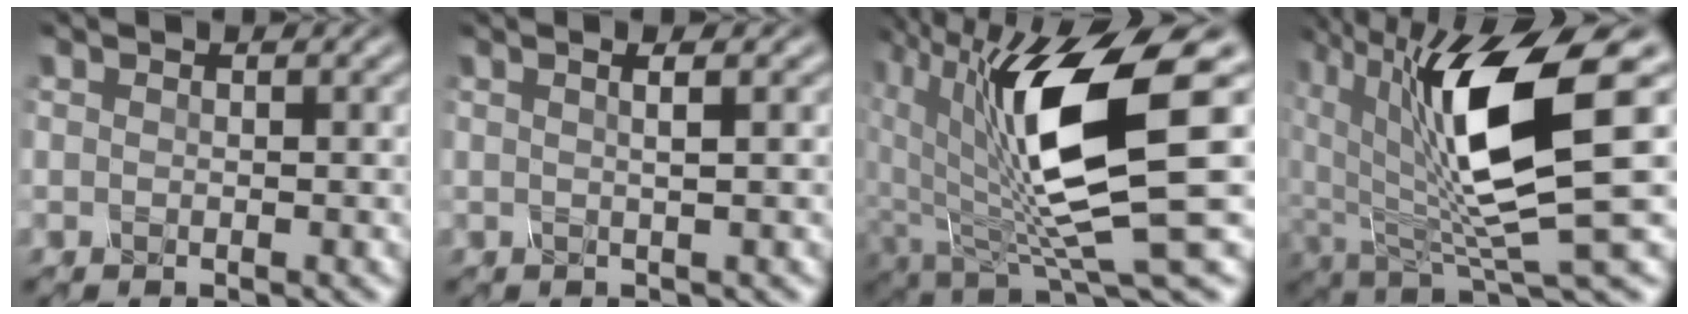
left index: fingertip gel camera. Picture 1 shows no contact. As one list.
[{"total": 3.1, "force": [1.1, 1.3, 2.6], "torque": [-0.019, 0.016, -0.018]}, {"total": 12.1, "force": [0.9, 3.9, 11.4], "torque": [-0.221, -0.030, 0.025]}, {"total": 11.6, "force": [1.8, 3.2, 11.0], "torque": [-0.203, -0.015, 0.039]}]